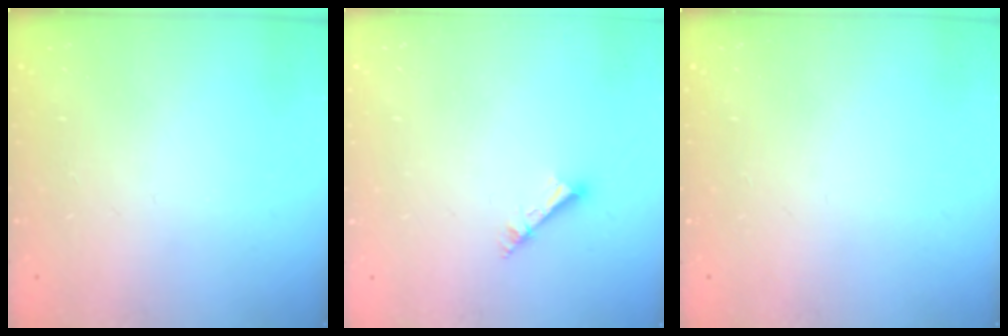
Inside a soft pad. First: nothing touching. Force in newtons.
{"total": 2.6, "press": 2.5, "slide": 0.2}
{"total": 0.0}